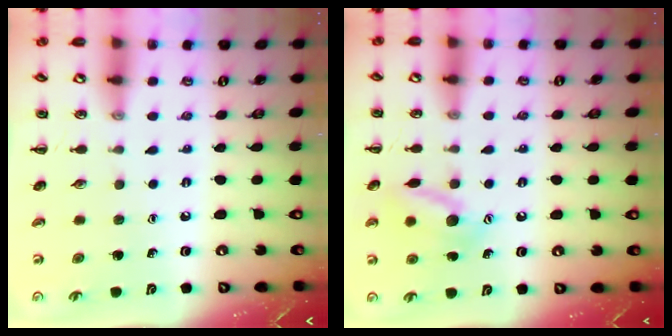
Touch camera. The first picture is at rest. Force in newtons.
{"total": 11.9, "press": 11.9, "slide": 0.7}